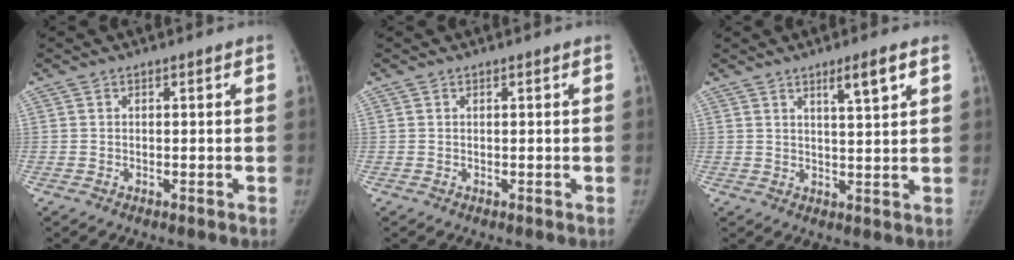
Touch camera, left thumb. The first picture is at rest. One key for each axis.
{"total": 0.0}
{"total": 5.1, "fx": 2.8, "fy": 0.5, "fz": 4.2, "tx": -0.066, "ty": -0.017, "tz": 0.048}